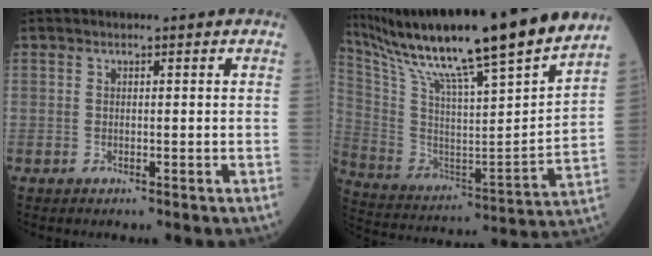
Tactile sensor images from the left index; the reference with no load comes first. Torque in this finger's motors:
{"motor_torque": [0.34, -0.67, 1.05, 0.21]}